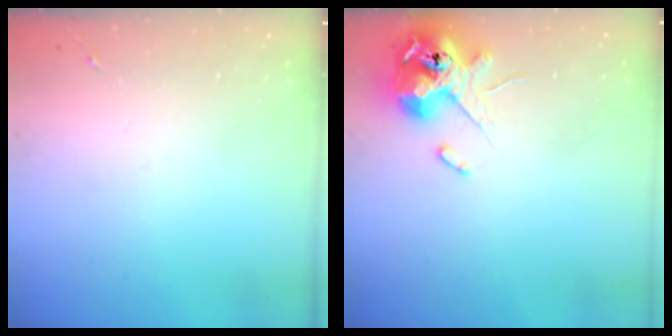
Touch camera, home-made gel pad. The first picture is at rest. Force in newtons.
{"total": 12.7, "press": 12.5, "slide": 2.1}